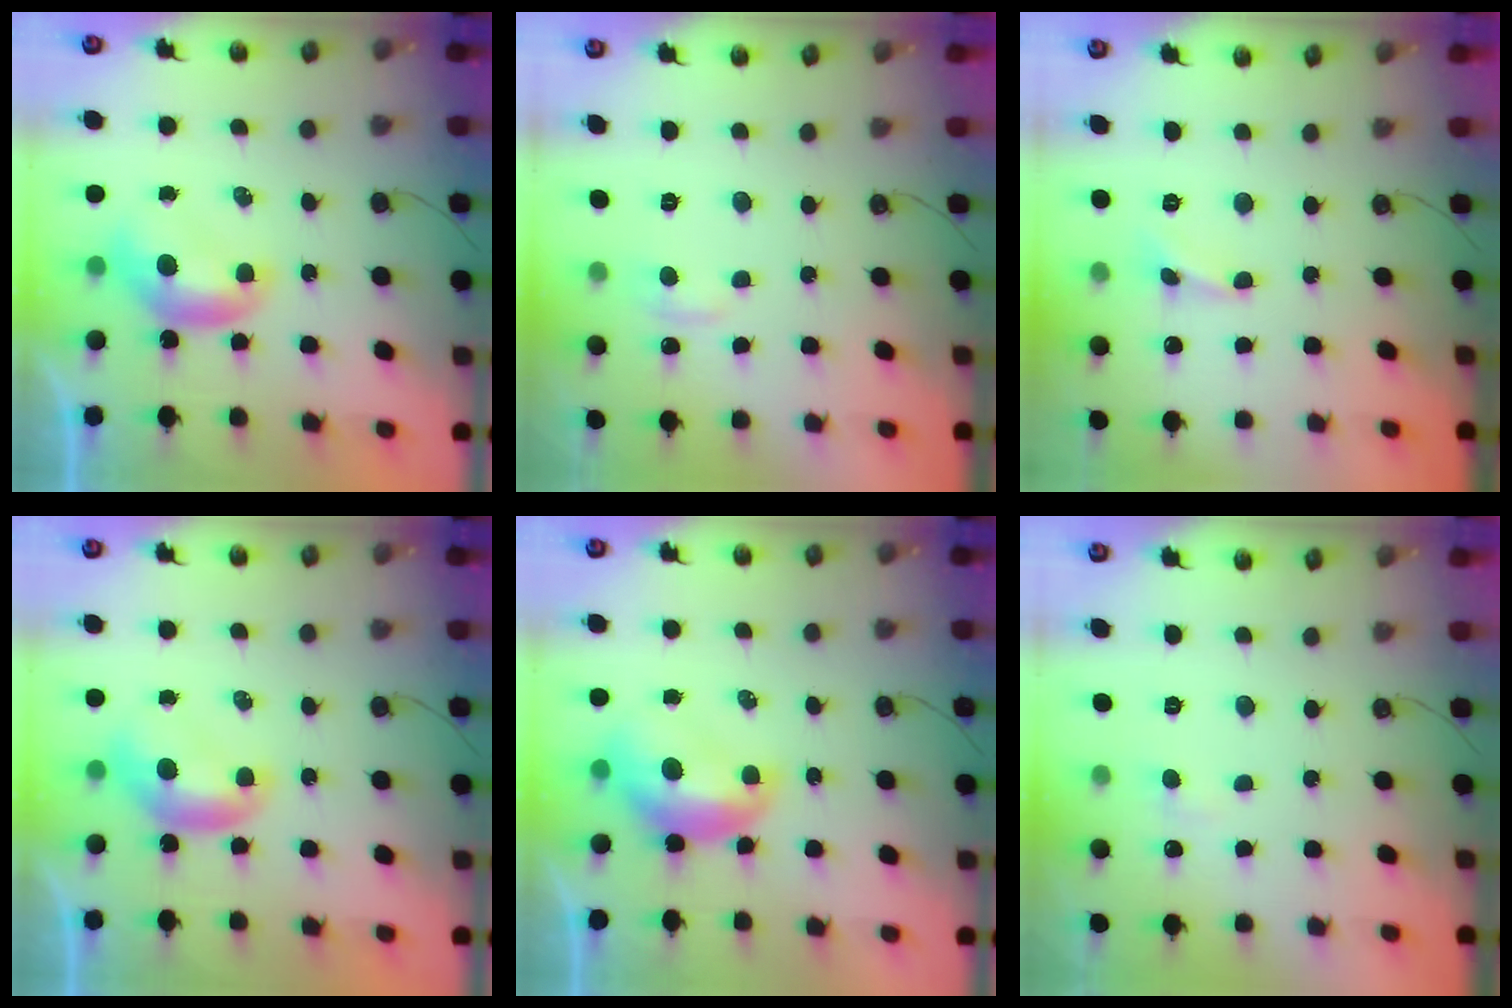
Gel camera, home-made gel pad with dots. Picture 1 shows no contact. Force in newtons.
{"total": 1.5, "press": 1.4, "slide": 0.7}
{"total": 1.6, "press": 1.5, "slide": 0.4}
{"total": 0.0}
{"total": 2.5, "press": 2.4, "slide": 0.7}
{"total": 1.7, "press": 1.5, "slide": 0.7}